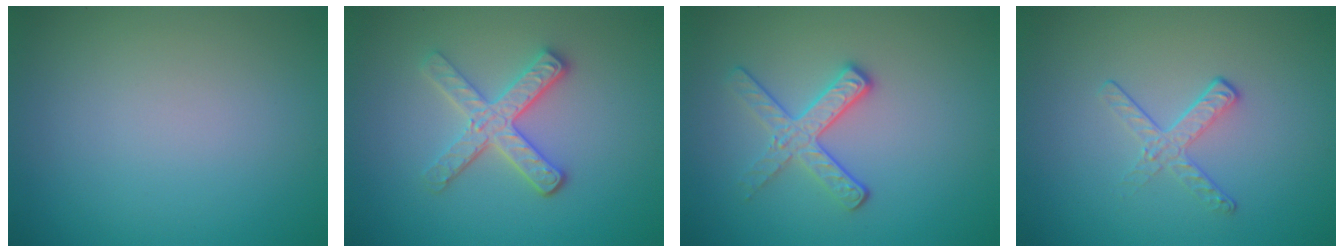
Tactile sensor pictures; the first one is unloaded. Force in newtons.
{"total": 3.5, "press": 3.0, "slide": 1.8}
{"total": 2.9, "press": 2.6, "slide": 1.3}
{"total": 1.9, "press": 1.1, "slide": 1.6}